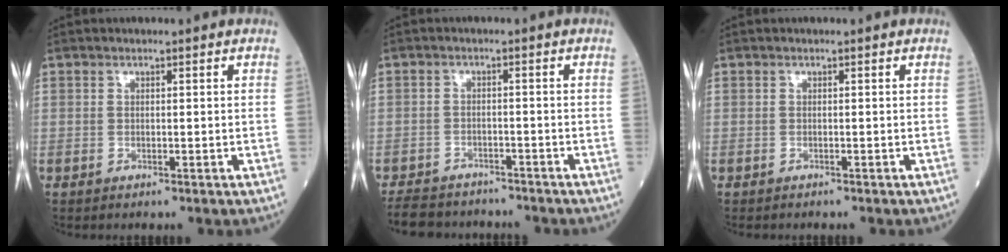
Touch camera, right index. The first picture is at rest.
{"total": 9.3, "force": [-8.3, 3.4, 2.3], "torque": [-0.037, 0.000, -0.120]}
{"total": 1.1, "force": [-1.0, 0.3, 0.2], "torque": [-0.006, 0.001, -0.016]}